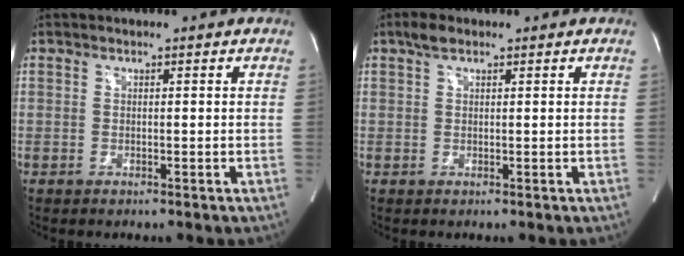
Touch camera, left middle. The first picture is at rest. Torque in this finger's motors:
{"motor_torque": [0.20, -0.07, -0.06, 0.00]}